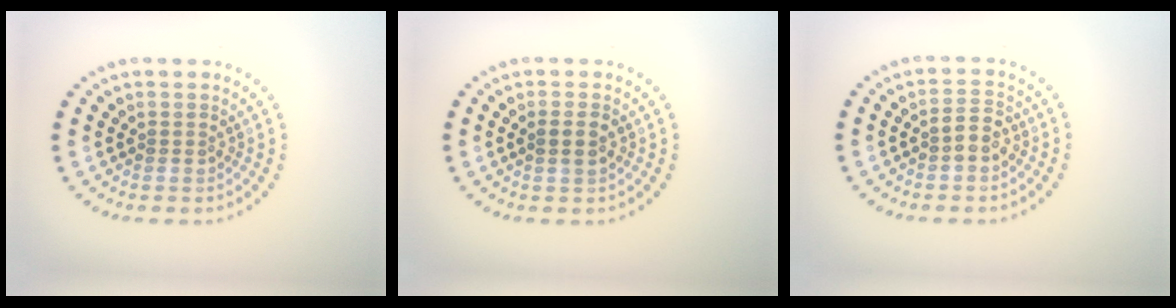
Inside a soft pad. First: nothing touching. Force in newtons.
{"total": 1.5, "press": 1.4, "slide": 0.5}
{"total": 1.9, "press": 1.8, "slide": 0.7}